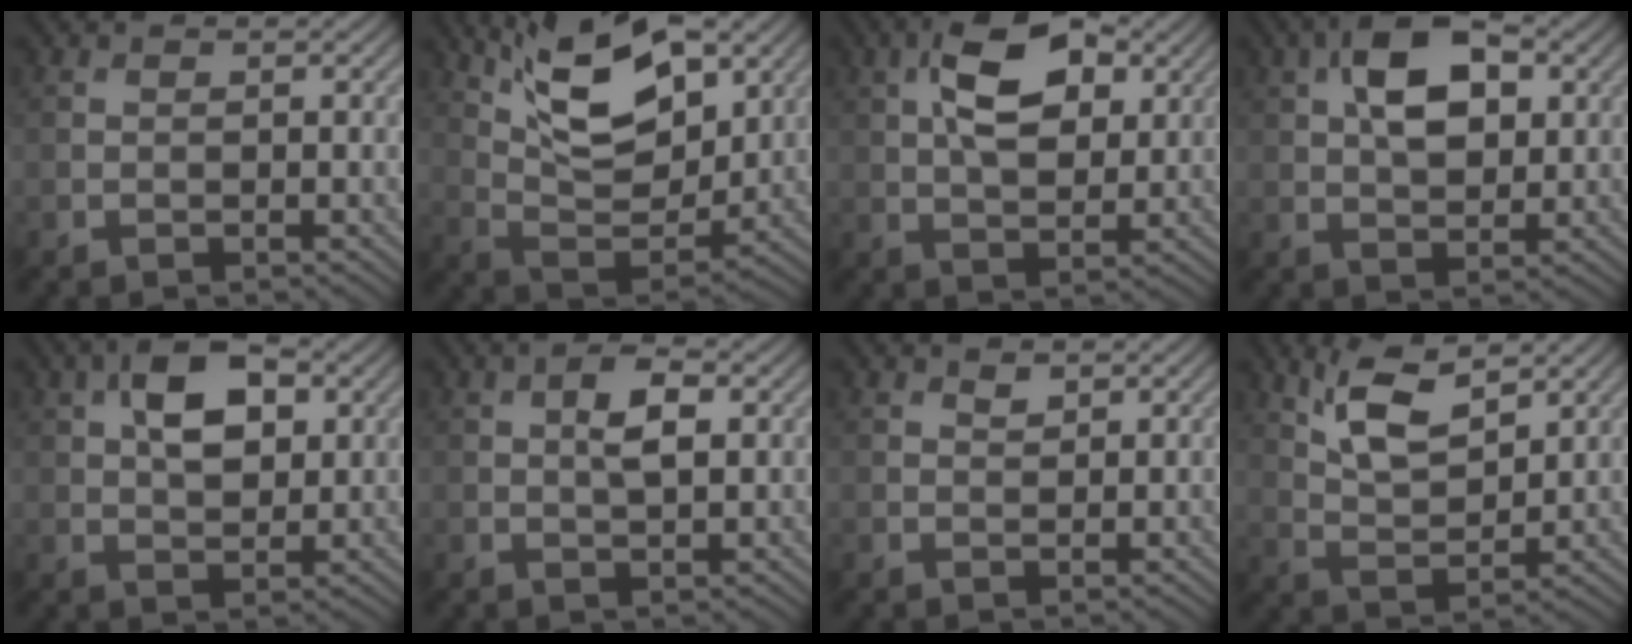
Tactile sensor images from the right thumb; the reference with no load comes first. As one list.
[{"total": 13.9, "force": [7.8, 5.9, 10.0], "torque": [-0.198, 0.005, 0.129]}, {"total": 9.4, "force": [3.3, 4.9, 7.3], "torque": [-0.139, 0.011, 0.052]}, {"total": 9.0, "force": [2.7, 5.0, 7.0], "torque": [-0.130, 0.015, 0.039]}, {"total": 7.5, "force": [2.4, 4.2, 5.8], "torque": [-0.106, 0.012, 0.033]}, {"total": 4.0, "force": [0.8, 1.7, 3.5], "torque": [-0.070, 0.003, 0.013]}, {"total": 0.9, "force": [0.7, 0.4, 0.4], "torque": [-0.009, -0.002, 0.016]}, {"total": 7.5, "force": [4.5, 2.7, 5.4], "torque": [-0.120, 0.002, 0.093]}]